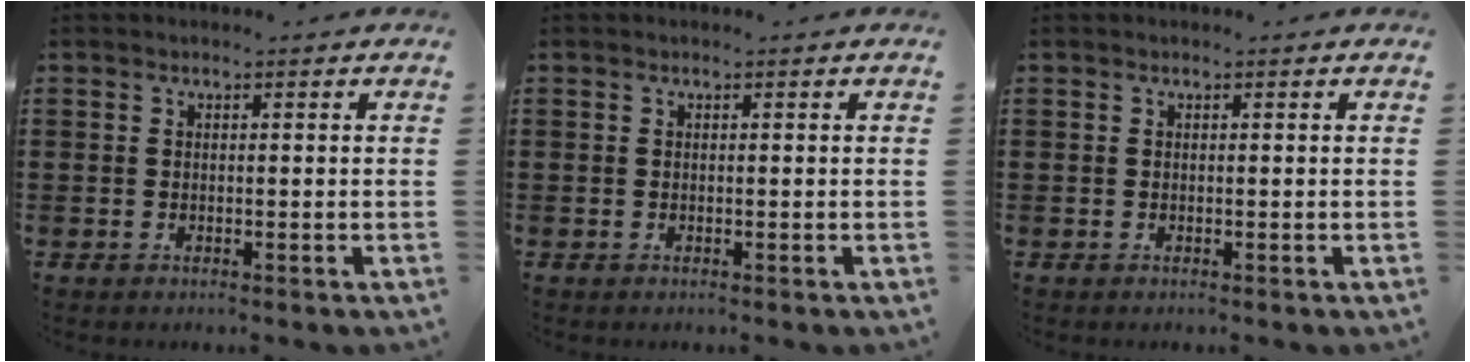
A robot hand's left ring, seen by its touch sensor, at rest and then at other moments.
{"total": 0.0}
{"total": 0.0}